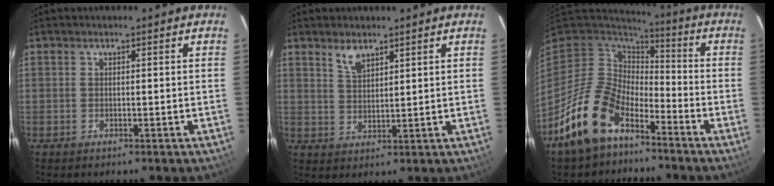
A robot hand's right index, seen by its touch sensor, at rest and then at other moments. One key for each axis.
{"total": 3.8, "fx": 2.8, "fy": 1.6, "fz": 2.0, "tx": -0.038, "ty": -0.002, "tz": 0.055}
{"total": 15.7, "fx": -10.0, "fy": 8.5, "fz": 8.5, "tx": -0.187, "ty": -0.007, "tz": -0.181}